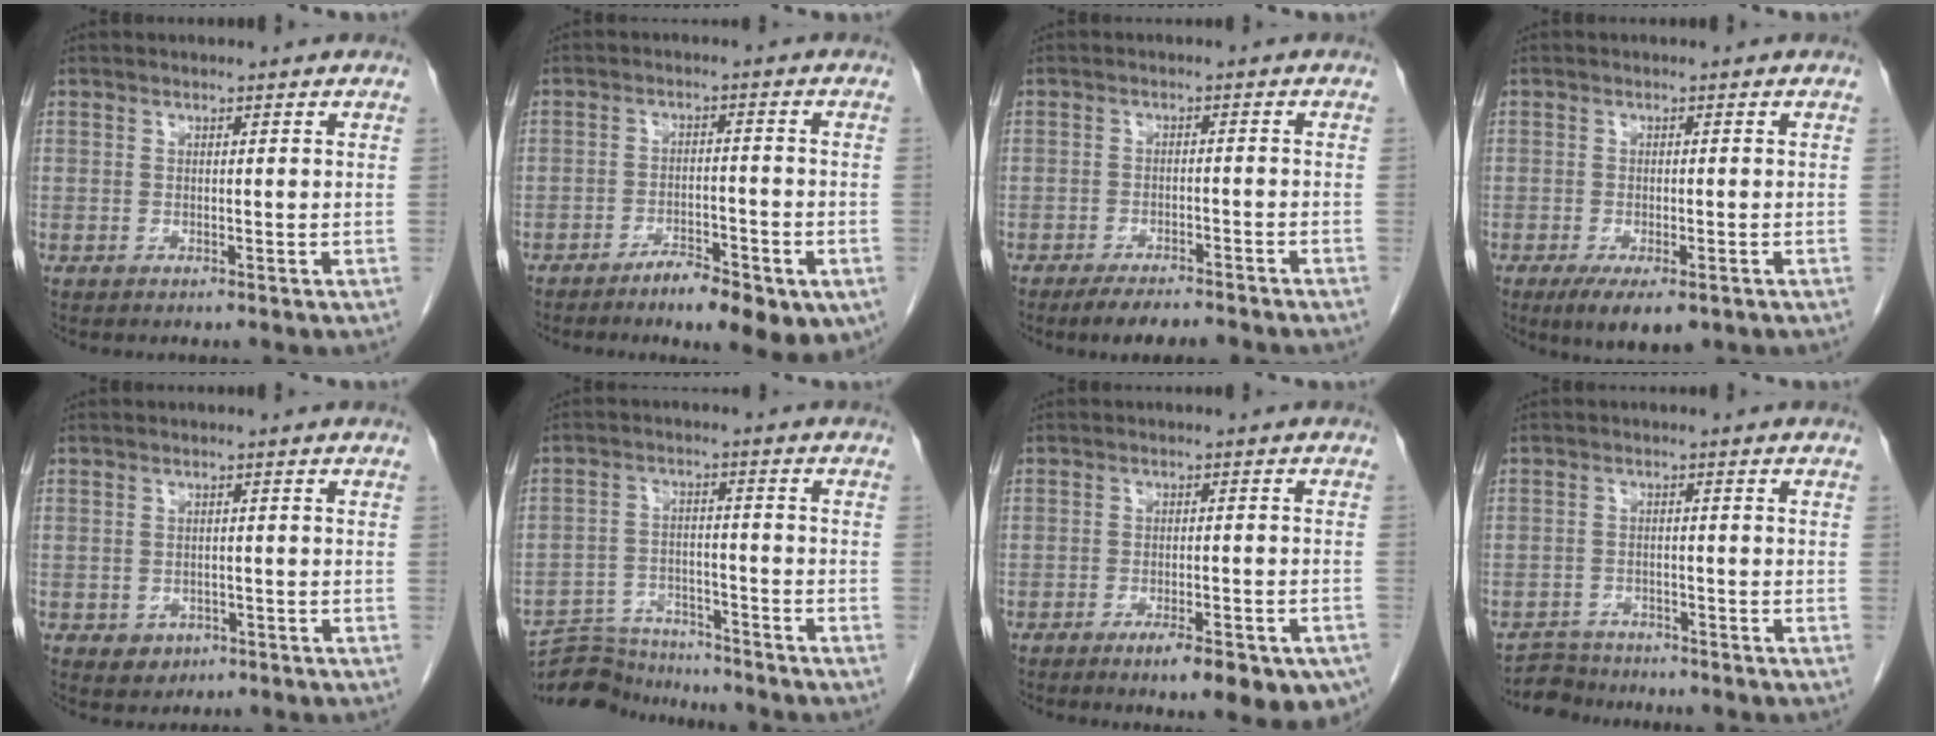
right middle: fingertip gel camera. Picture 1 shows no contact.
{"total": 9.1, "force": [-5.6, 2.4, 6.8], "torque": [-0.090, 0.000, -0.080]}
{"total": 6.1, "force": [-5.3, 0.5, 2.9], "torque": [-0.039, -0.010, -0.084]}
{"total": 6.5, "force": [-4.0, 2.2, 4.6], "torque": [-0.070, -0.013, -0.059]}
{"total": 2.5, "force": [-1.2, 2.1, 0.8], "torque": [-0.010, 0.004, -0.007]}
{"total": 10.9, "force": [-10.6, 2.4, 1.1], "torque": [-0.016, 0.014, -0.169]}
{"total": 11.5, "force": [-7.6, 3.0, 8.2], "torque": [-0.061, 0.002, -0.098]}
{"total": 4.0, "force": [-3.7, 1.2, -0.9], "torque": [0.017, -0.005, -0.064]}